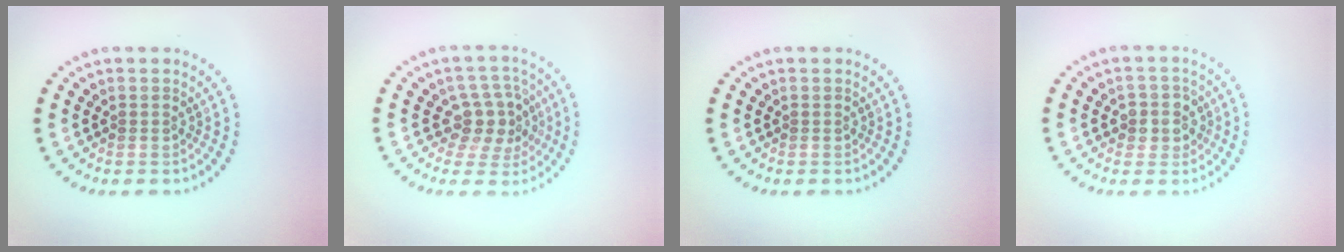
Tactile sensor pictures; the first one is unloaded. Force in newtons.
{"total": 3.7, "press": 3.2, "slide": 1.8}
{"total": 0.0}
{"total": 2.5, "press": 2.2, "slide": 1.2}